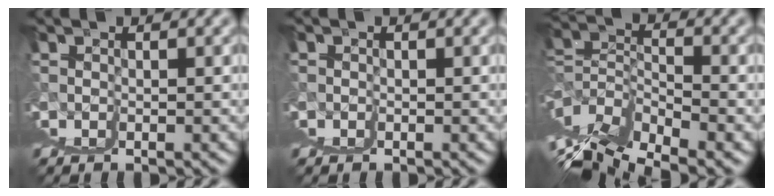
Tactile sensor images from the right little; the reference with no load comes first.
{"total": 0.9, "force": [0.8, -0.3, -0.3], "torque": [0.014, 0.000, 0.013]}
{"total": 4.8, "force": [2.0, -1.3, 4.2], "torque": [-0.049, 0.013, 0.042]}